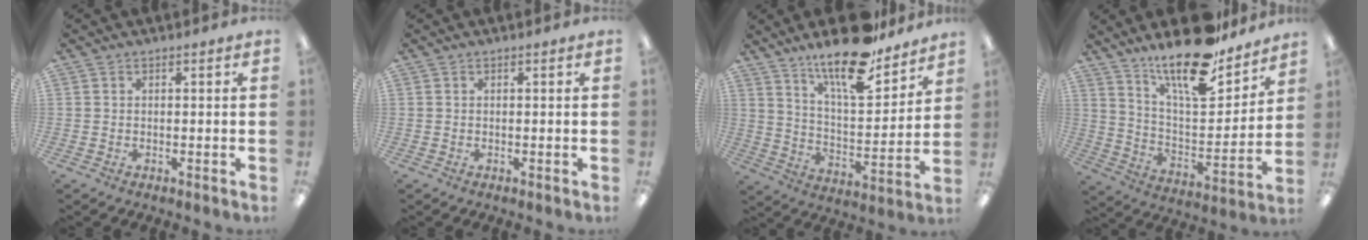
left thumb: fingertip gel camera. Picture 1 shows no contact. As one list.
[{"total": 0.0}, {"total": 17.7, "force": [14.2, 4.8, 9.4], "torque": [-0.159, -0.094, 0.240]}, {"total": 19.4, "force": [15.6, 5.6, 10.1], "torque": [-0.176, -0.109, 0.265]}]